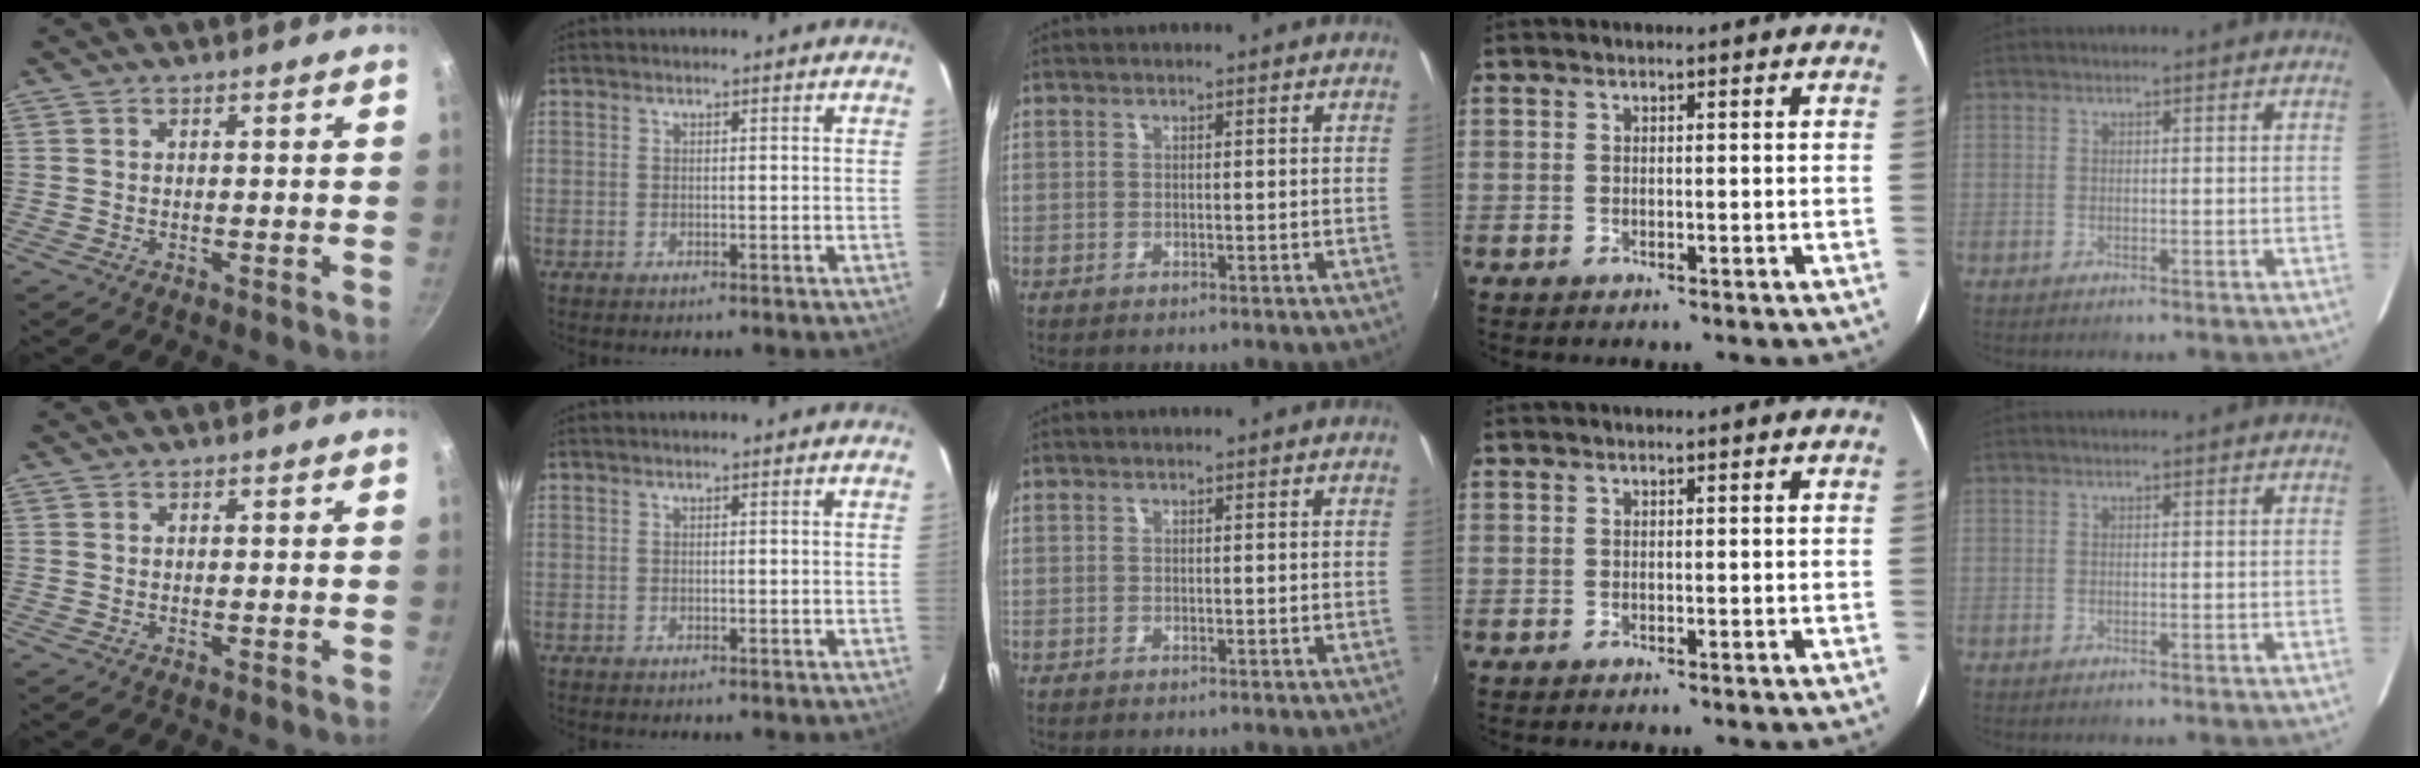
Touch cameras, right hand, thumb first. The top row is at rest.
{}